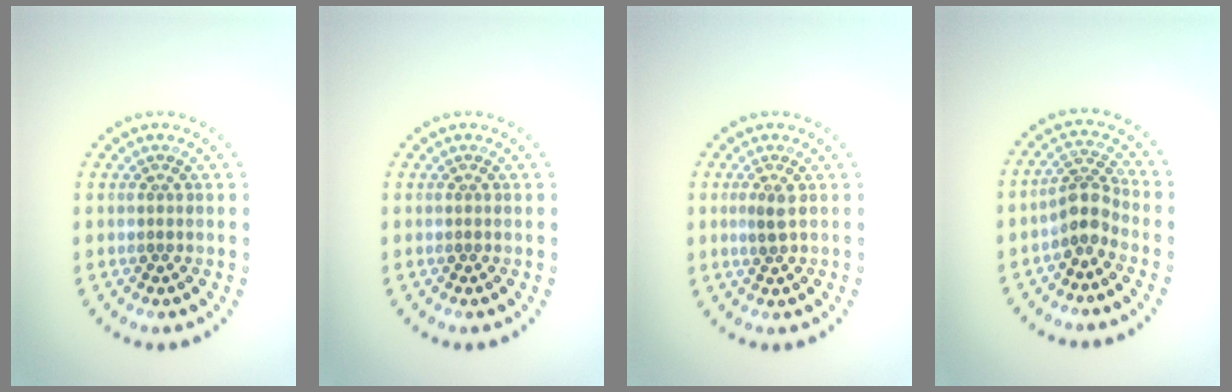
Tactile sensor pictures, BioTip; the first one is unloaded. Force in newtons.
{"total": 0.0}
{"total": 1.1, "press": 1.0, "slide": 0.5}
{"total": 2.7, "press": 2.0, "slide": 1.8}